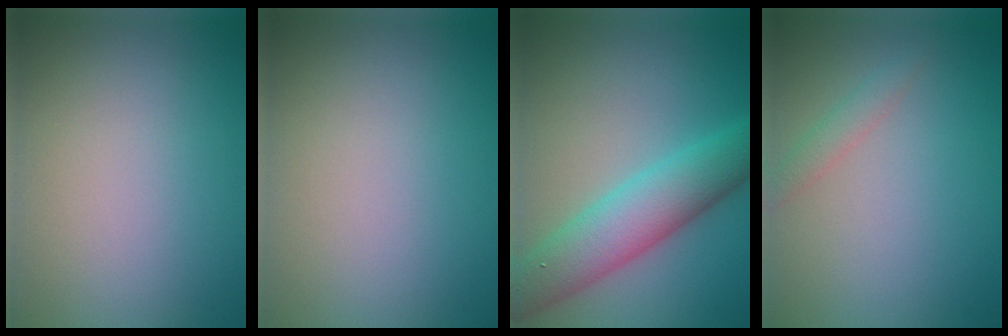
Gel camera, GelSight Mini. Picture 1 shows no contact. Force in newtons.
{"total": 0.0}
{"total": 7.0, "press": 7.0, "slide": 0.2}
{"total": 1.3, "press": 1.3, "slide": 0.1}